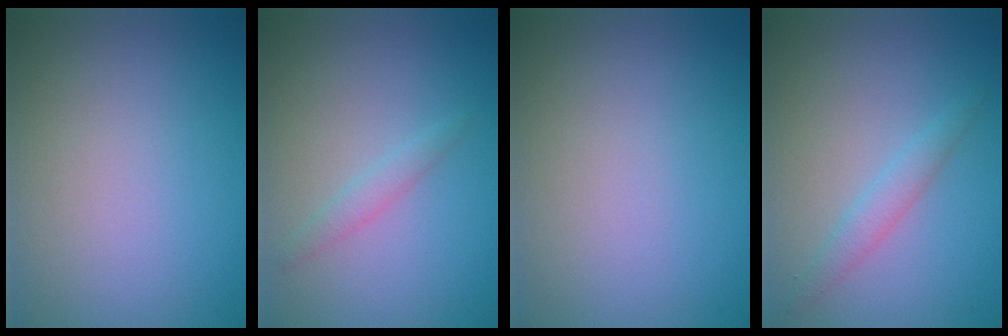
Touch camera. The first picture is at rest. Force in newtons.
{"total": 1.2, "press": 1.2, "slide": 0.0}
{"total": 0.0}
{"total": 1.7, "press": 1.7, "slide": 0.0}